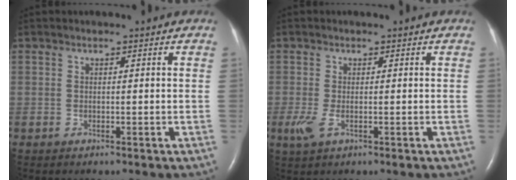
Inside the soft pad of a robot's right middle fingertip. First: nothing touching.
{"total": 2.8, "force": [-0.9, 0.8, 2.5], "torque": [-0.062, -0.010, -0.014]}